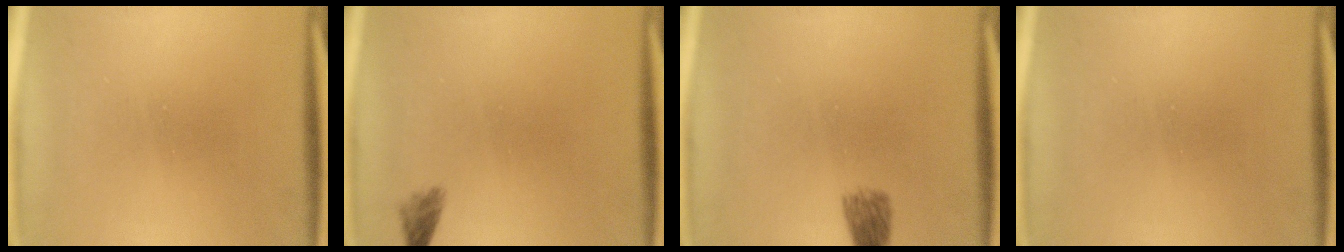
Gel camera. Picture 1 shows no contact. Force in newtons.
{"total": 1.6}
{"total": 2.6}
{"total": 0.0}